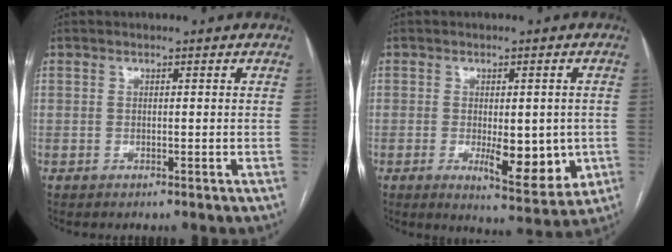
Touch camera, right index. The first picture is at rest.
{"total": 9.5, "force": [-1.8, 3.3, 8.7], "torque": [-0.112, -0.014, -0.016]}